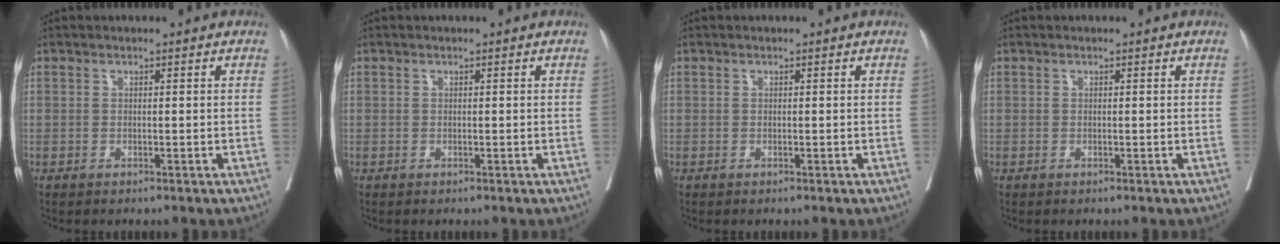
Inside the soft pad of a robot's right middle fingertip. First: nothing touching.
{"total": 0.0}
{"total": 0.0}
{"total": 0.0}